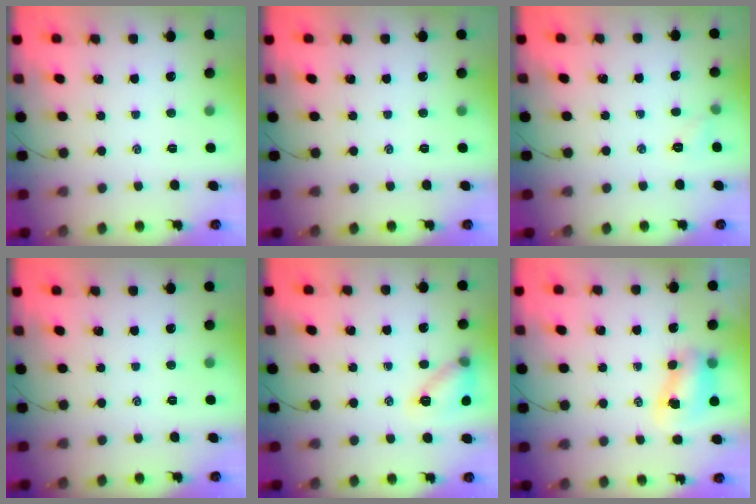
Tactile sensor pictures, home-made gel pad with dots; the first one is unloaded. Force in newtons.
{"total": 0.0}
{"total": 4.8, "press": 4.5, "slide": 1.4}
{"total": 0.0}
{"total": 11.3, "press": 11.2, "slide": 1.5}
{"total": 8.0, "press": 7.9, "slide": 1.0}